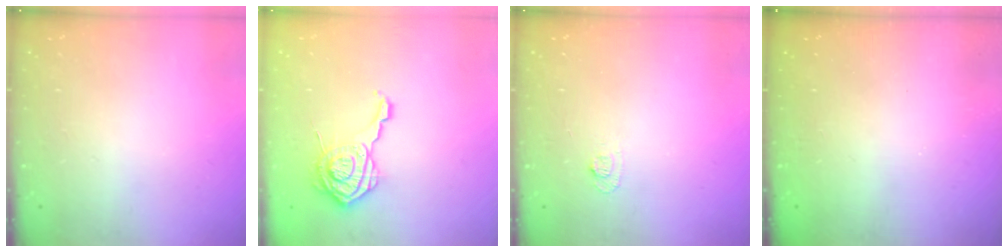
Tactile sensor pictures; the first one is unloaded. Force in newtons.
{"total": 11.7, "press": 11.6, "slide": 0.7}
{"total": 4.1, "press": 4.1, "slide": 0.5}
{"total": 2.5, "press": 2.4, "slide": 0.8}